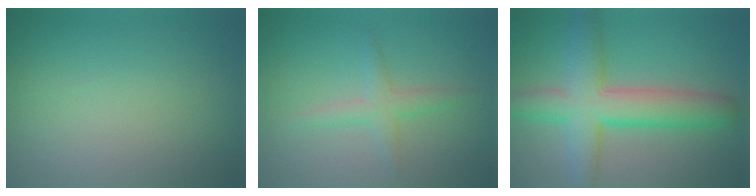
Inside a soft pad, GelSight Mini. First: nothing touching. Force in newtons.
{"total": 2.0, "press": 2.0, "slide": 0.1}
{"total": 7.4, "press": 7.4, "slide": 0.4}